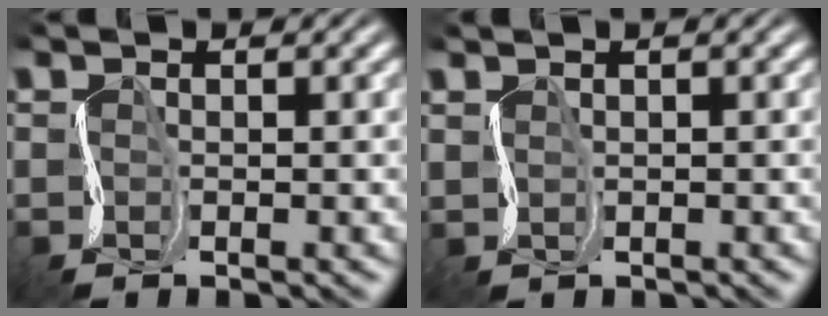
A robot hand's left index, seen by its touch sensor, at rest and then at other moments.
{"total": 1.2, "force": [1.1, 0.2, -0.3], "torque": [0.008, 0.007, 0.023]}